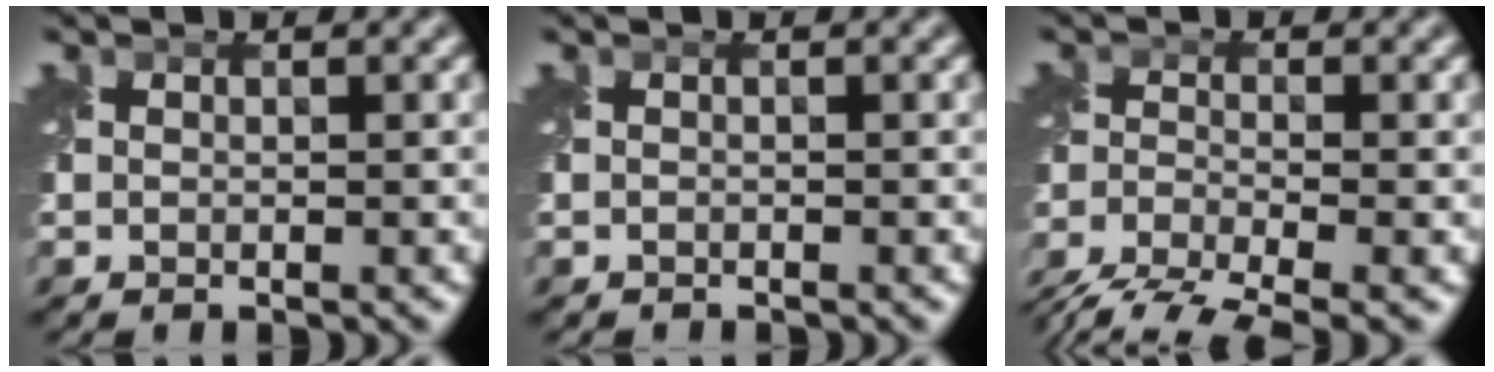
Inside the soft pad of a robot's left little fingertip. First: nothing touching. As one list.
[{"total": 0.6, "force": [-0.6, 0.1, 0.0], "torque": [0.000, -0.008, -0.010]}, {"total": 7.2, "force": [-6.1, 1.7, 3.5], "torque": [-0.073, -0.030, -0.113]}]